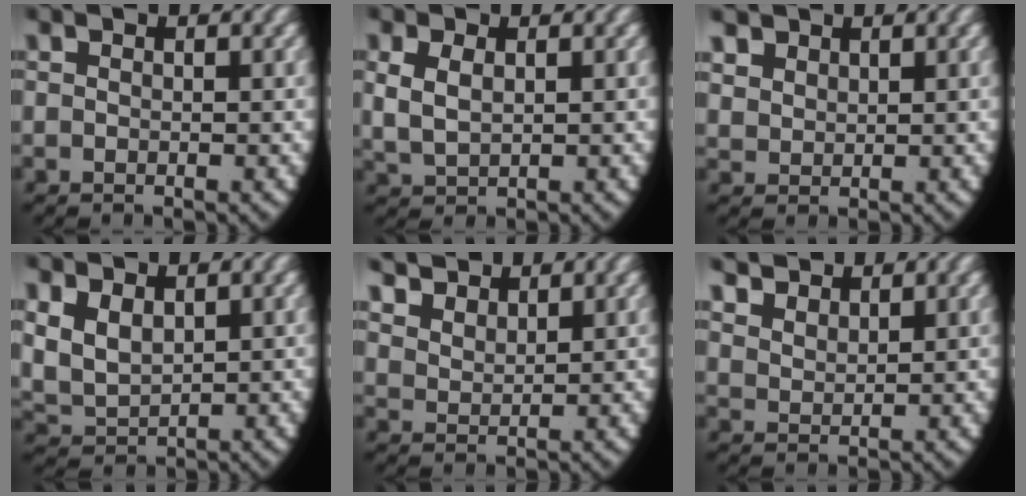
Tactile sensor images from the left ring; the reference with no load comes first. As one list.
[{"total": 4.0, "force": [0.7, 3.3, 2.2], "torque": [-0.062, -0.005, 0.019]}, {"total": 2.7, "force": [1.8, 1.8, 0.9], "torque": [-0.025, -0.003, 0.042]}, {"total": 5.4, "force": [0.6, 4.7, 2.7], "torque": [-0.087, -0.018, 0.022]}, {"total": 3.4, "force": [2.9, 1.6, 1.1], "torque": [-0.027, -0.004, 0.060]}, {"total": 3.1, "force": [2.7, 1.2, 0.8], "torque": [-0.019, -0.004, 0.058]}]